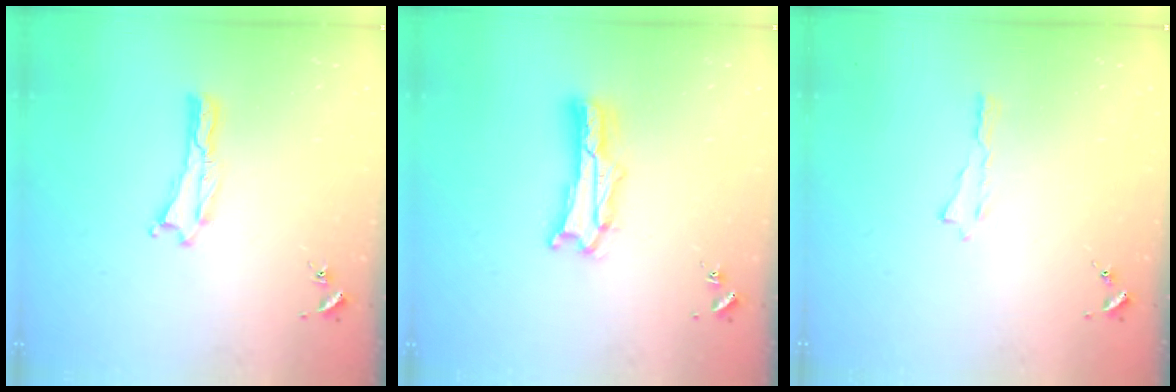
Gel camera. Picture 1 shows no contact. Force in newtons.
{"total": 3.0, "press": 2.9, "slide": 0.3}
{"total": 0.0}